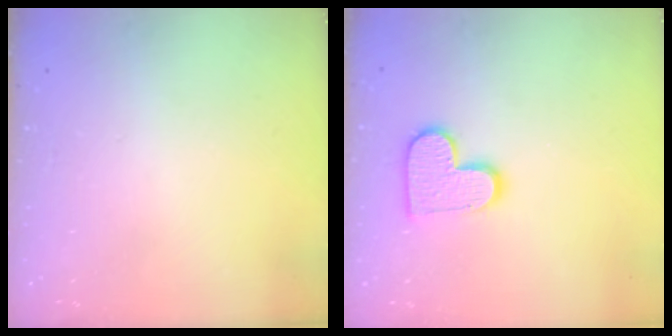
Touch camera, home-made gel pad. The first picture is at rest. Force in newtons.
{"total": 11.9, "press": 11.9, "slide": 0.6}